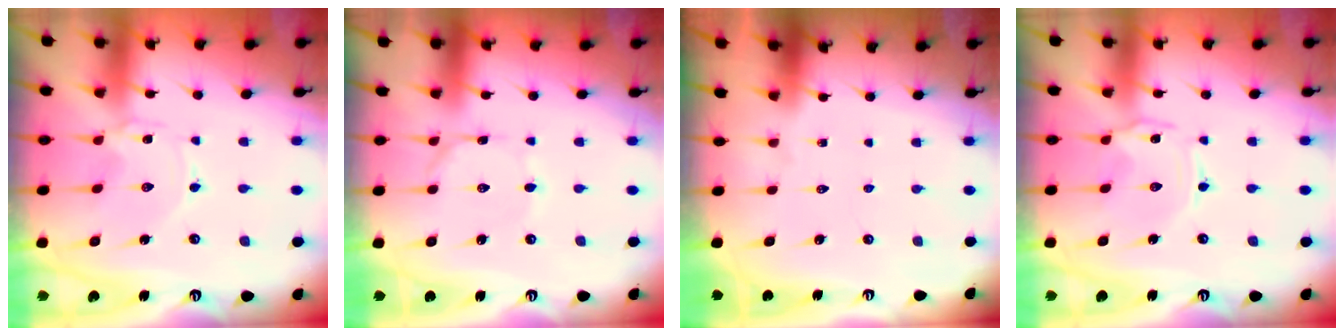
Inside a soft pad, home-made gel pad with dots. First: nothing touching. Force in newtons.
{"total": 0.6, "press": 0.6, "slide": 0.0}
{"total": 0.0}
{"total": 1.0, "press": 1.0, "slide": 0.2}